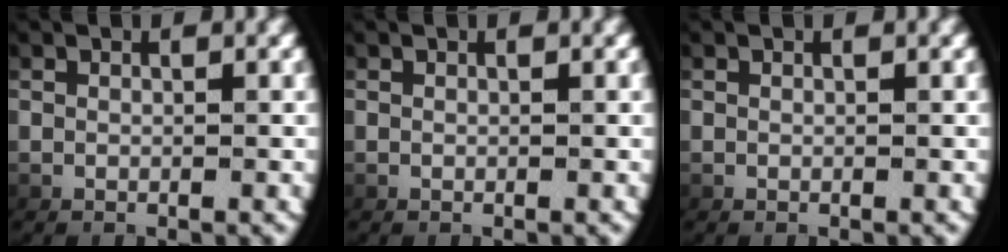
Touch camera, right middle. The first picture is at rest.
{"total": 0.0}
{"total": 0.0}